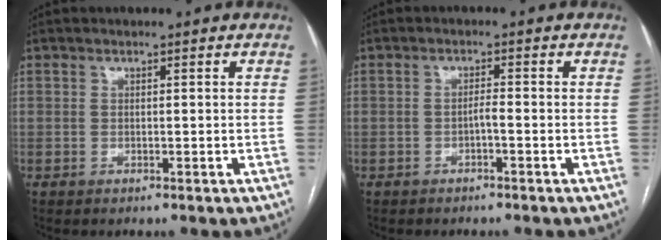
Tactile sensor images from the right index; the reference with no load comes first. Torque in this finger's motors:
{"motor_torque": [0.16, 0.10, 0.12, 0.02]}